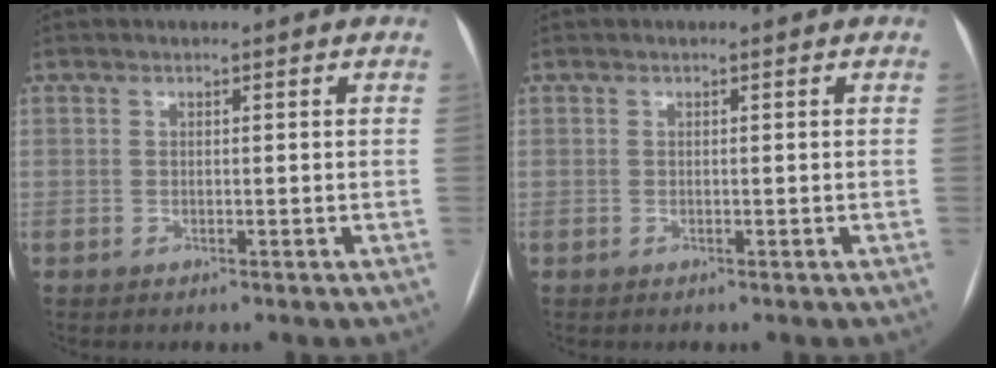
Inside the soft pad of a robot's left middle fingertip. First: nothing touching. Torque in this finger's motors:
{"motor_torque": [0.13, -0.14, 0.00, 0.00]}